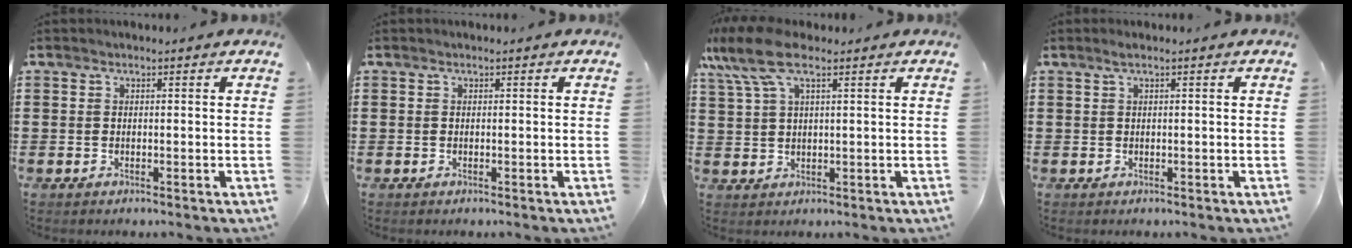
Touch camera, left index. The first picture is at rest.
{"total": 0.0}
{"total": 8.5, "force": [4.7, 3.0, 6.4], "torque": [-0.154, -0.002, 0.081]}
{"total": 0.8, "force": [0.3, 0.0, 0.8], "torque": [-0.013, 0.000, 0.006]}